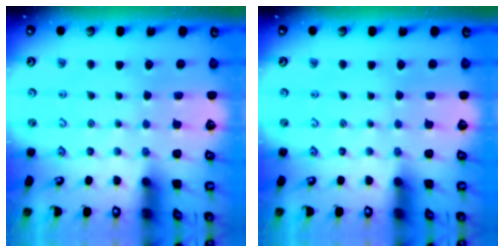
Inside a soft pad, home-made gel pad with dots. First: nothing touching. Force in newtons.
{"total": 0.0}